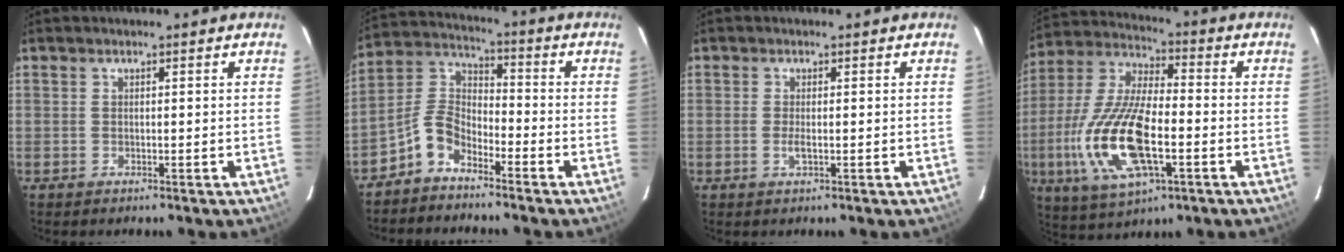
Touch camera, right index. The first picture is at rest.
{"total": 6.8, "force": [-4.9, 3.5, 3.2], "torque": [-0.077, 0.027, -0.108]}
{"total": 1.6, "force": [-0.3, 0.3, 1.5], "torque": [-0.032, -0.003, -0.007]}
{"total": 19.3, "force": [-5.1, 7.8, 16.9], "torque": [-0.366, -0.013, -0.096]}